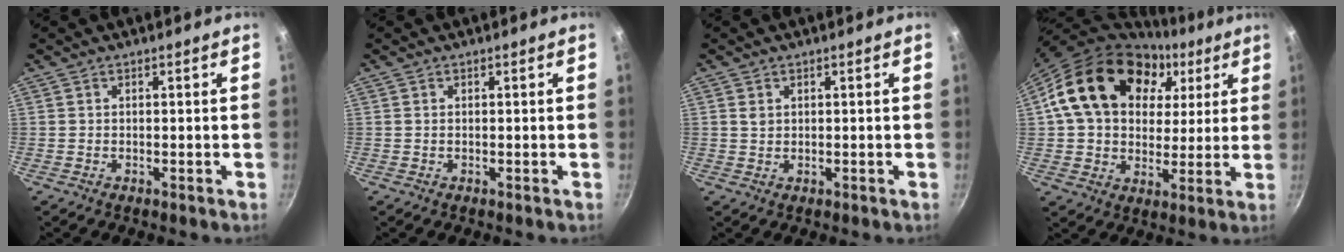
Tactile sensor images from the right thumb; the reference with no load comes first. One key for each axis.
{"total": 0.0}
{"total": 1.1, "fx": 0.4, "fy": 0.9, "fz": 0.5, "tx": -0.007, "ty": -0.004, "tz": 0.007}
{"total": 22.4, "fx": 7.6, "fy": 16.5, "fz": 13.1, "tx": -0.207, "ty": 0.012, "tz": 0.127}